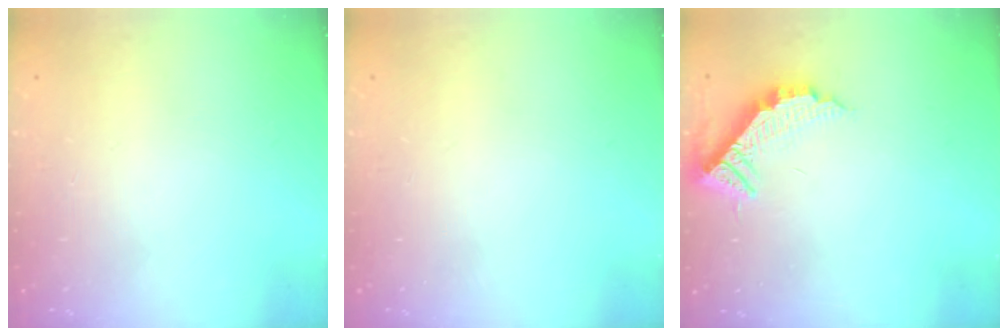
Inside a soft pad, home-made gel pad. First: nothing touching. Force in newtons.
{"total": 0.0}
{"total": 11.2, "press": 11.2, "slide": 0.7}